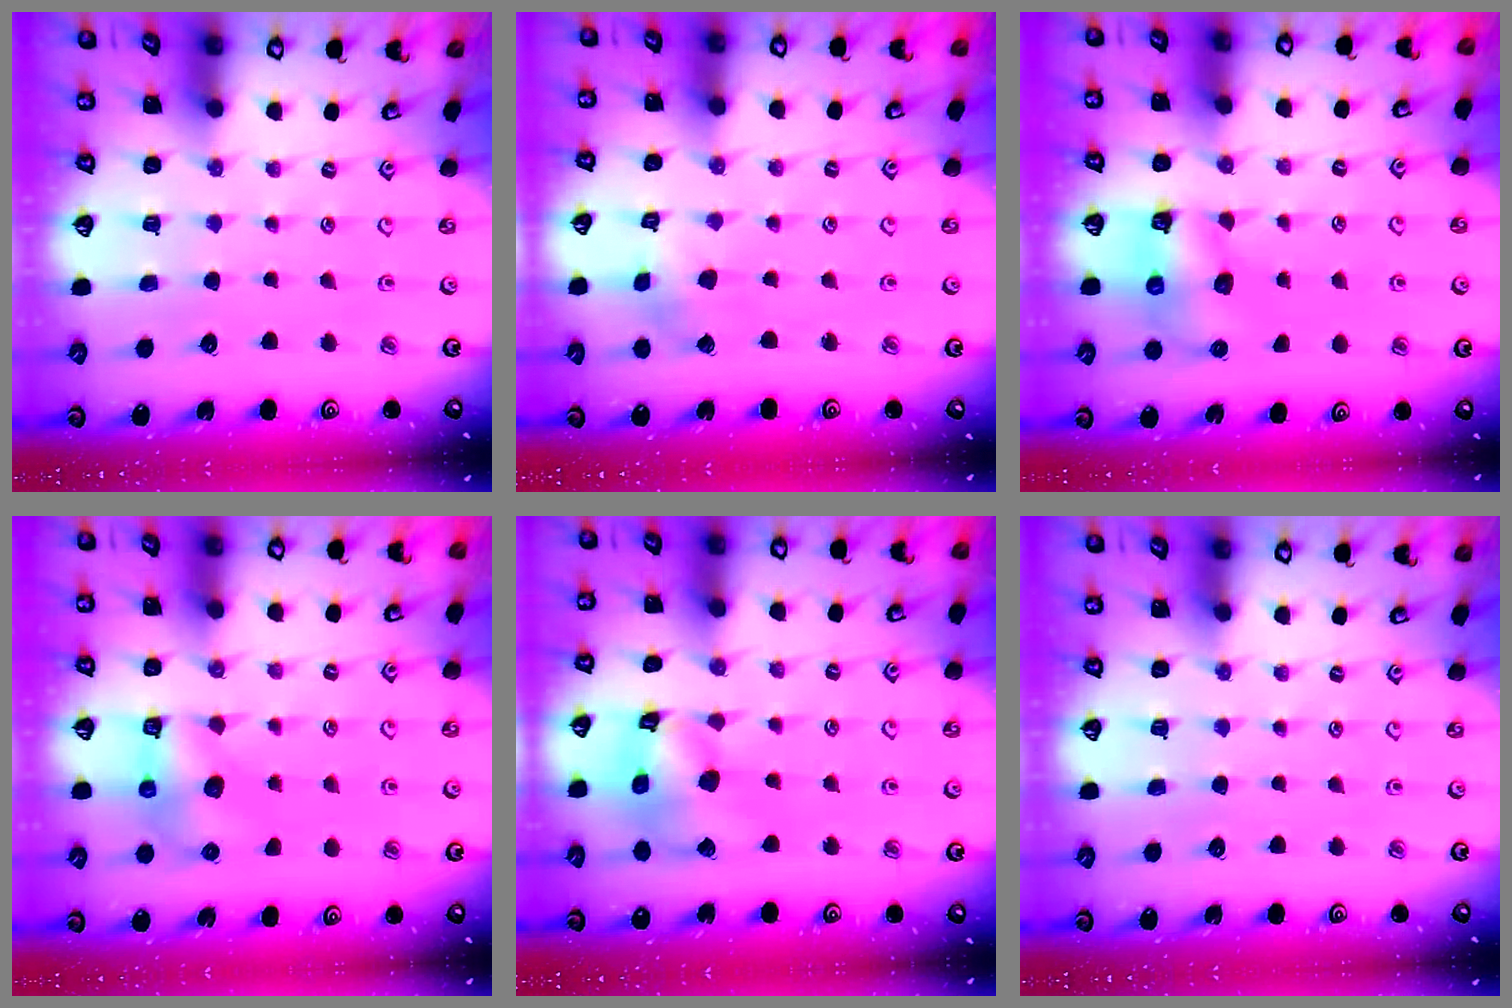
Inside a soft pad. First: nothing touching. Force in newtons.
{"total": 2.6, "press": 2.5, "slide": 0.3}
{"total": 7.1, "press": 7.1, "slide": 0.5}
{"total": 6.6, "press": 6.6, "slide": 0.2}
{"total": 14.4, "press": 14.2, "slide": 2.2}
{"total": 0.0}